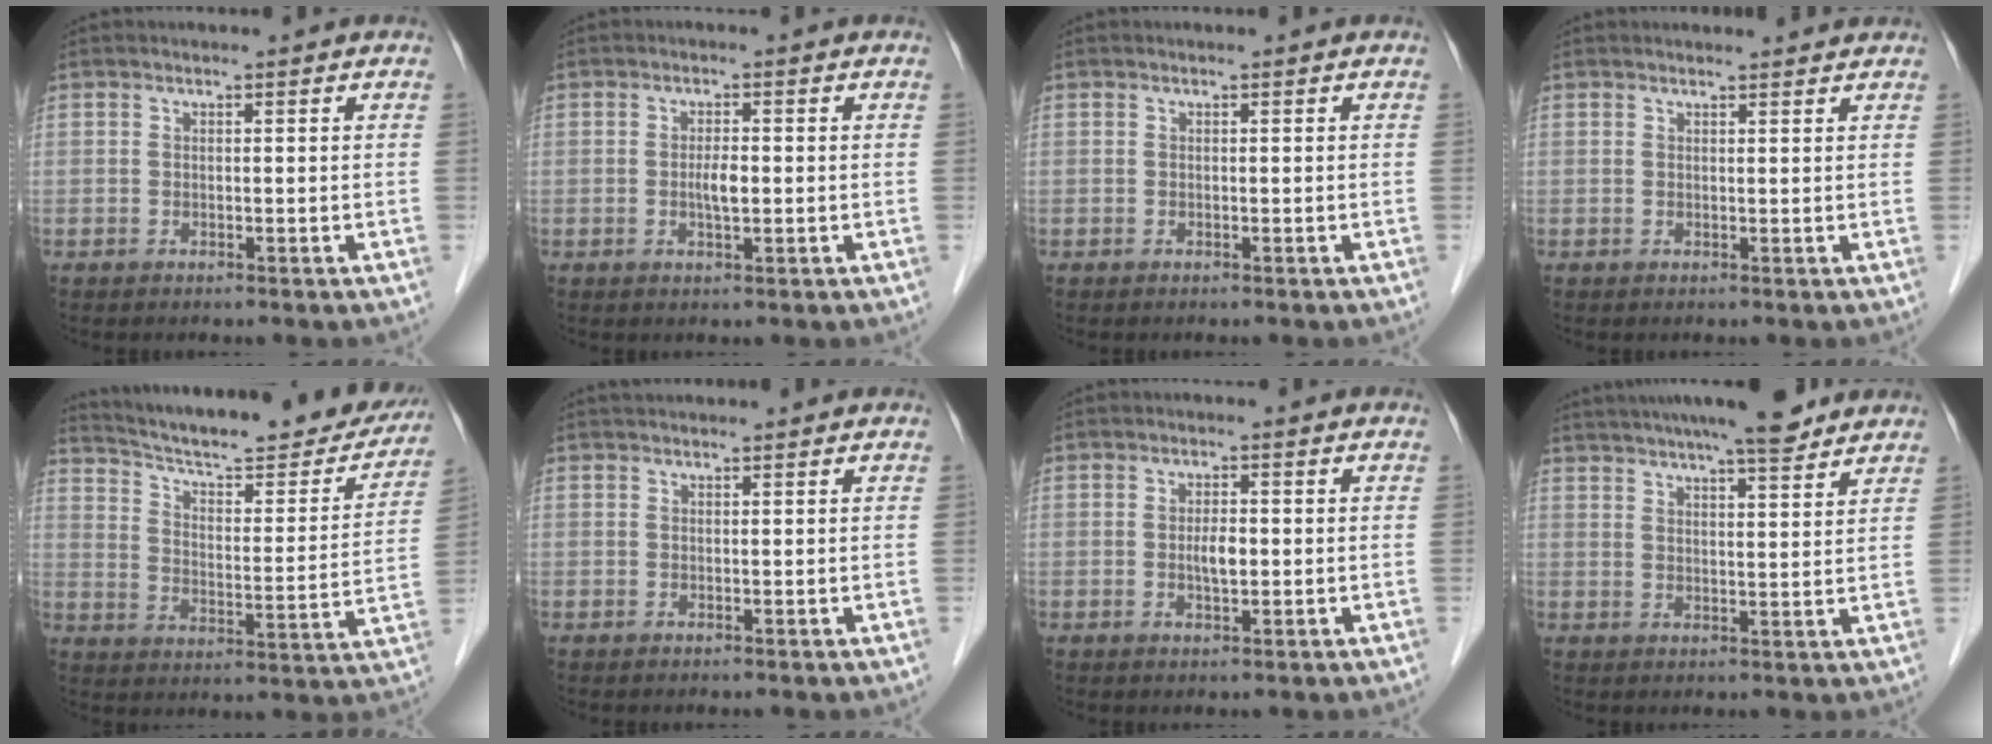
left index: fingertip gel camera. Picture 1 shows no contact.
{"total": 2.5, "force": [-1.5, 0.4, 2.0], "torque": [-0.039, -0.005, -0.025]}
{"total": 0.0}
{"total": 2.1, "force": [2.0, 0.2, 0.3], "torque": [-0.007, 0.002, 0.014]}
{"total": 24.7, "force": [22.1, 4.2, 10.3], "torque": [-0.153, -0.045, 0.288]}
{"total": 1.4, "force": [1.3, 0.1, 0.6], "torque": [-0.004, 0.023, 0.015]}
{"total": 2.7, "force": [-1.4, 0.7, 2.2], "torque": [-0.041, -0.005, -0.022]}
{"total": 12.7, "force": [10.6, 1.4, 6.8], "torque": [-0.109, 0.017, 0.148]}